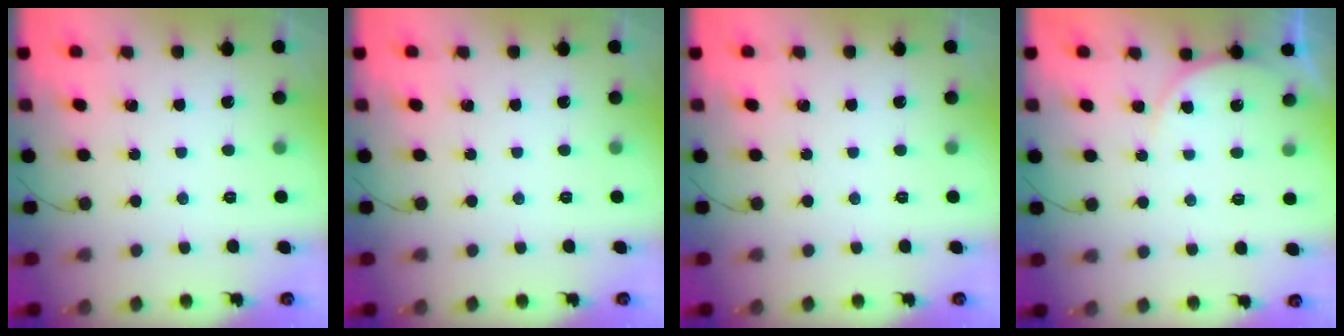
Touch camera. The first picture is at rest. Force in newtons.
{"total": 0.0}
{"total": 0.0}
{"total": 4.6, "press": 4.6, "slide": 0.4}